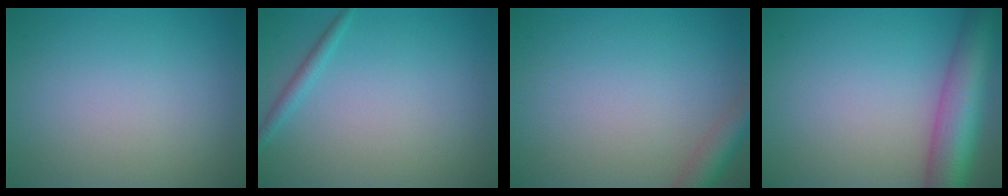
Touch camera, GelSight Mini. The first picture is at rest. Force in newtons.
{"total": 1.2, "press": 1.2, "slide": 0.1}
{"total": 2.9, "press": 2.9, "slide": 0.2}
{"total": 8.2, "press": 8.2, "slide": 0.4}